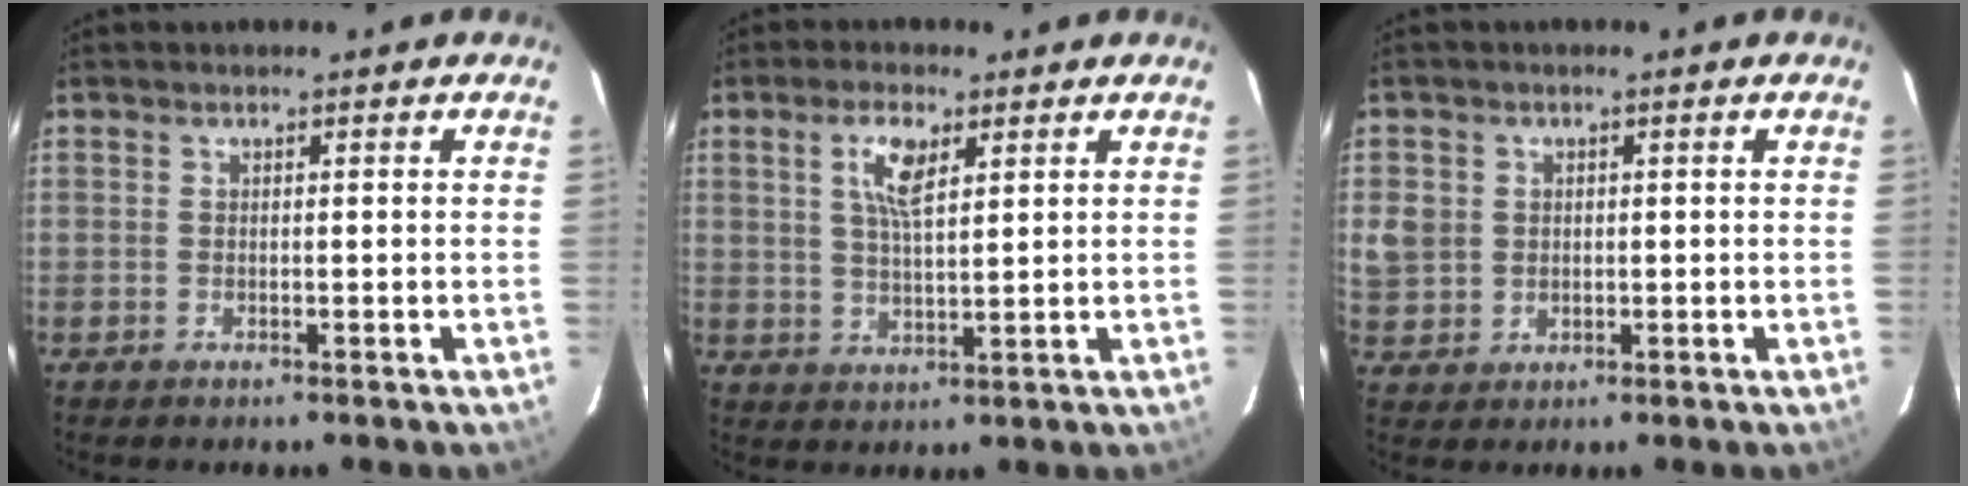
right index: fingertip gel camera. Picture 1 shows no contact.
{"total": 5.8, "force": [2.6, 2.0, 4.8], "torque": [-0.091, 0.006, 0.051]}
{"total": 6.3, "force": [0.6, 5.9, 2.2], "torque": [-0.058, 0.008, 0.019]}